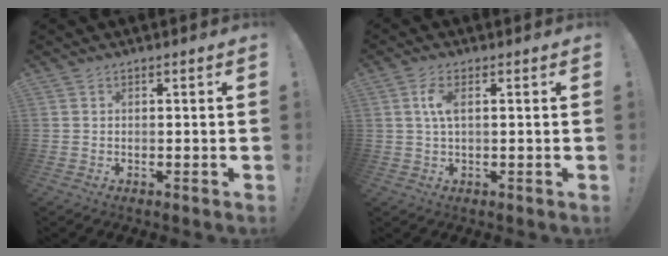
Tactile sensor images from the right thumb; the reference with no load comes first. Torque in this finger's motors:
{"motor_torque": [0.01, 0.11, 0.55, -0.67, 0.28]}